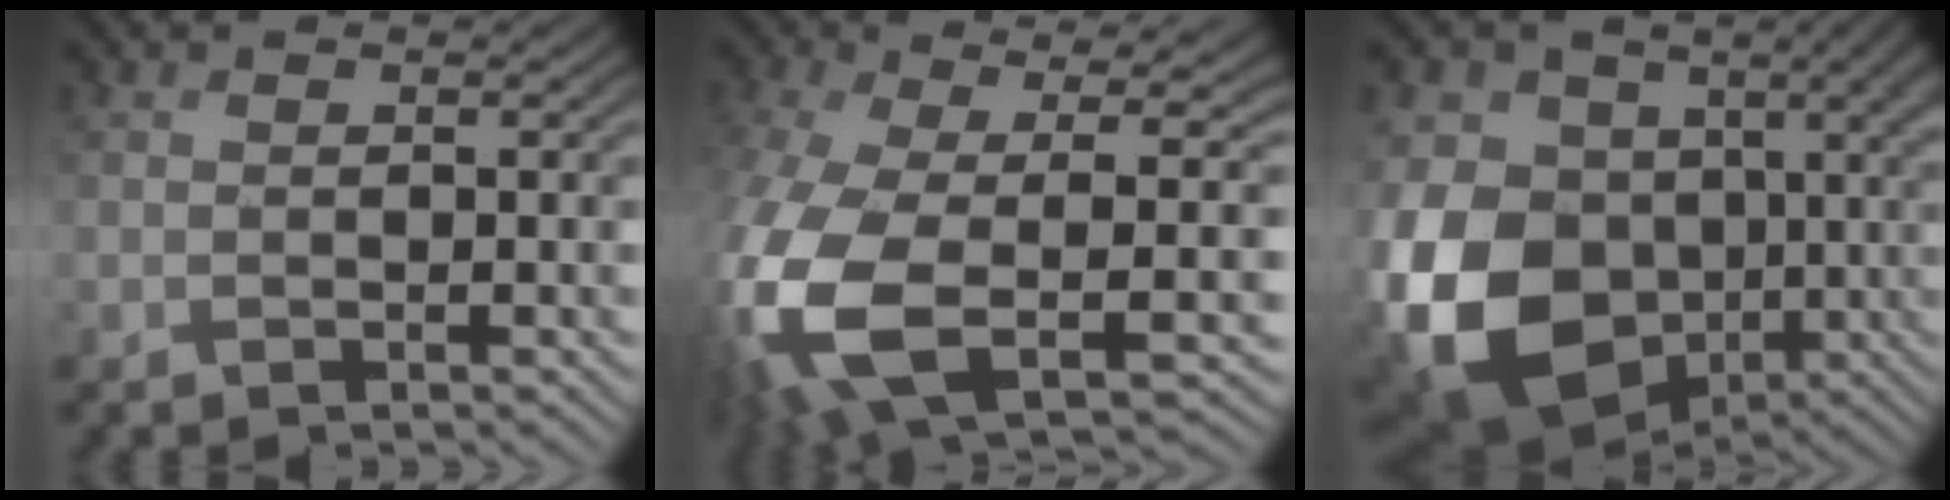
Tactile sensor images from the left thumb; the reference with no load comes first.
{"total": 17.3, "force": [-2.8, 8.7, 14.6], "torque": [-0.363, -0.041, -0.038]}
{"total": 19.3, "force": [-2.0, 14.3, 12.7], "torque": [-0.291, -0.037, -0.029]}